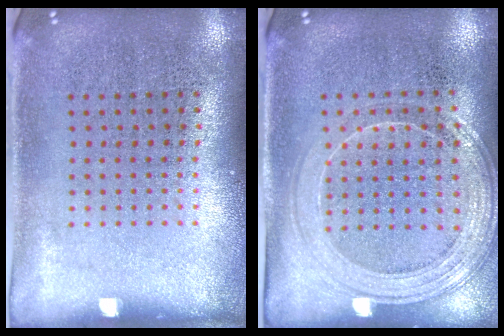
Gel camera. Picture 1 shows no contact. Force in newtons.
{"total": 1.5, "press": 1.4, "slide": 0.3}